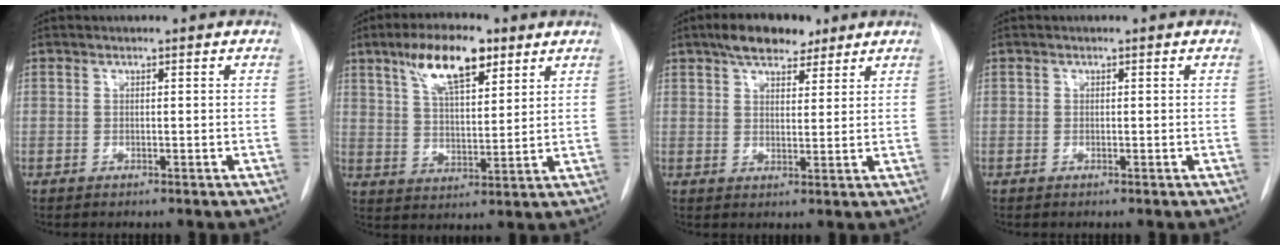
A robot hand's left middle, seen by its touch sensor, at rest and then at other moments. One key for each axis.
{"total": 10.7, "fx": 6.3, "fy": 3.4, "fz": 8.0, "tx": -0.146, "ty": 0.012, "tz": 0.113}
{"total": 7.7, "fx": 5.5, "fy": 3.3, "fz": 4.2, "tx": -0.068, "ty": 0.014, "tz": 0.090}
{"total": 0.0}